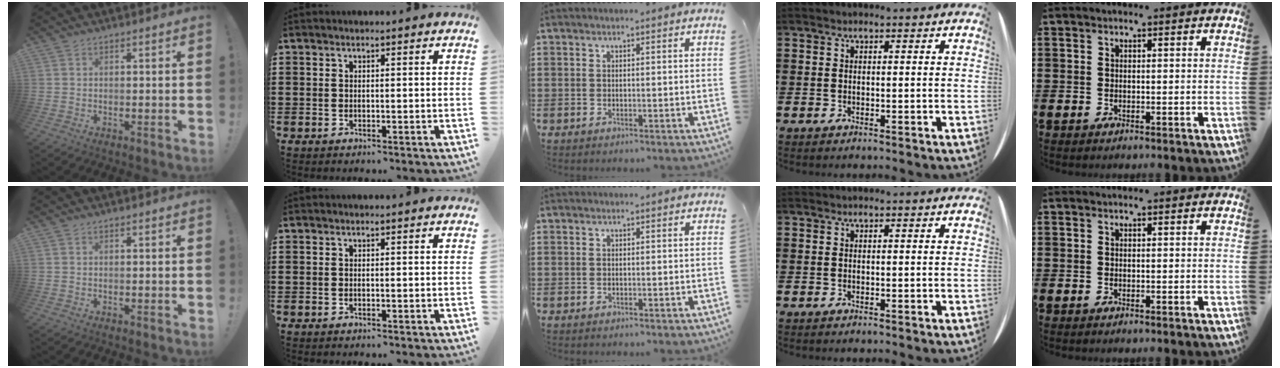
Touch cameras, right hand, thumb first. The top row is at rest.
{}